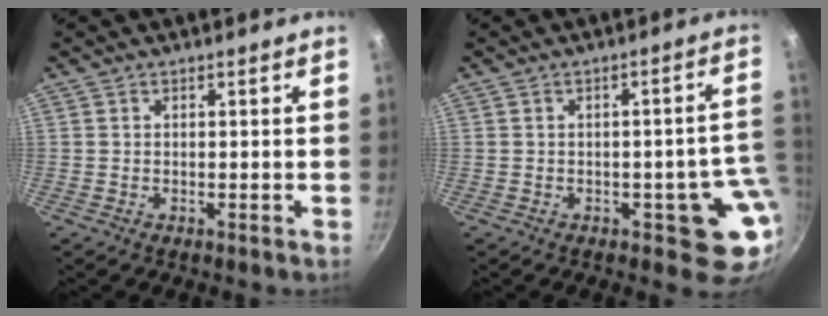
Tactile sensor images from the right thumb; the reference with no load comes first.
{"total": 8.6, "force": [-1.8, 4.7, 7.0], "torque": [-0.016, 0.018, -0.018]}